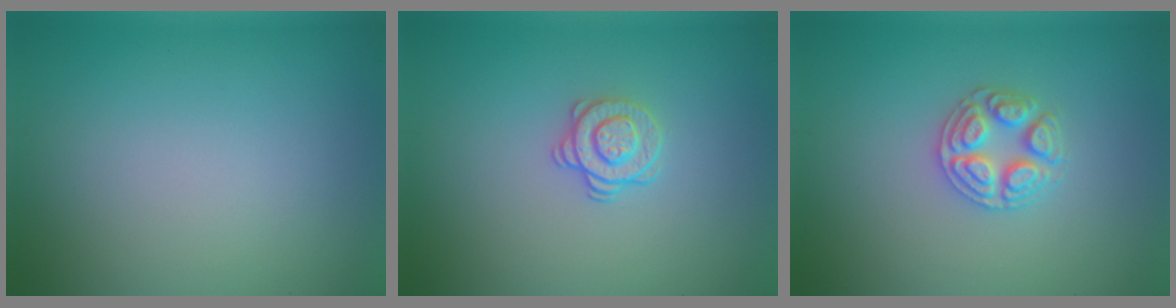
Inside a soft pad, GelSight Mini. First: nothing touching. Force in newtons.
{"total": 2.1, "press": 1.7, "slide": 1.2}
{"total": 3.0, "press": 2.9, "slide": 0.4}